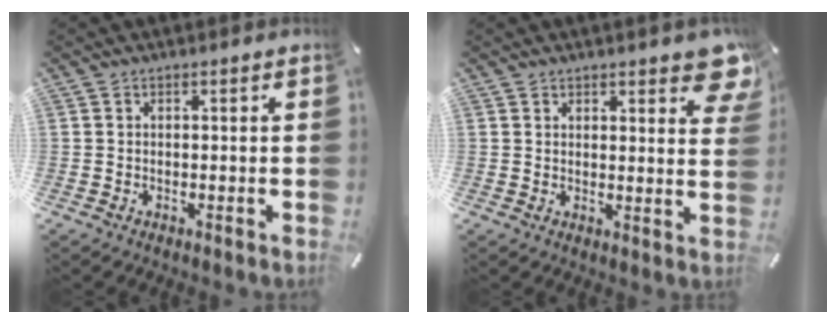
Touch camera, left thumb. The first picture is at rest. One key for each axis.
{"total": 6.0, "fx": 4.5, "fy": 2.4, "fz": 3.2, "tx": -0.026, "ty": -0.028, "tz": 0.074}